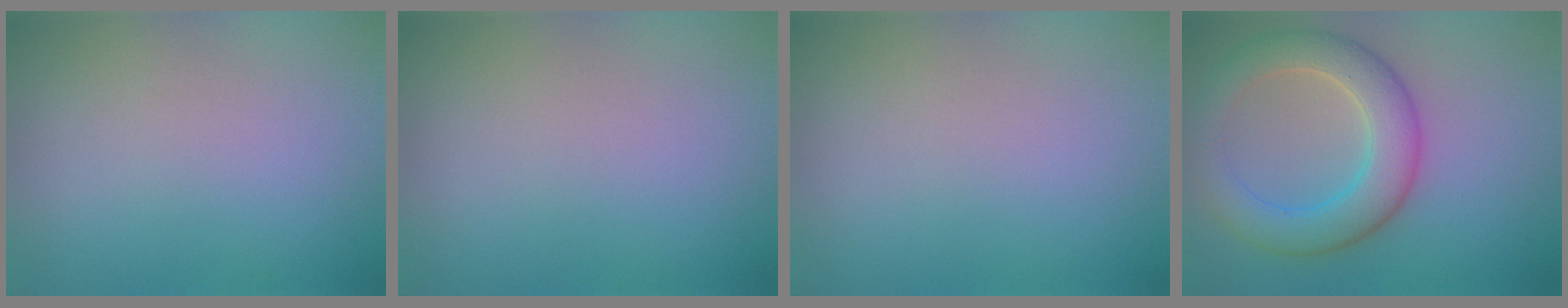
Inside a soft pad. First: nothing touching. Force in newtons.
{"total": 0.0}
{"total": 0.0}
{"total": 6.2, "press": 6.2, "slide": 0.2}